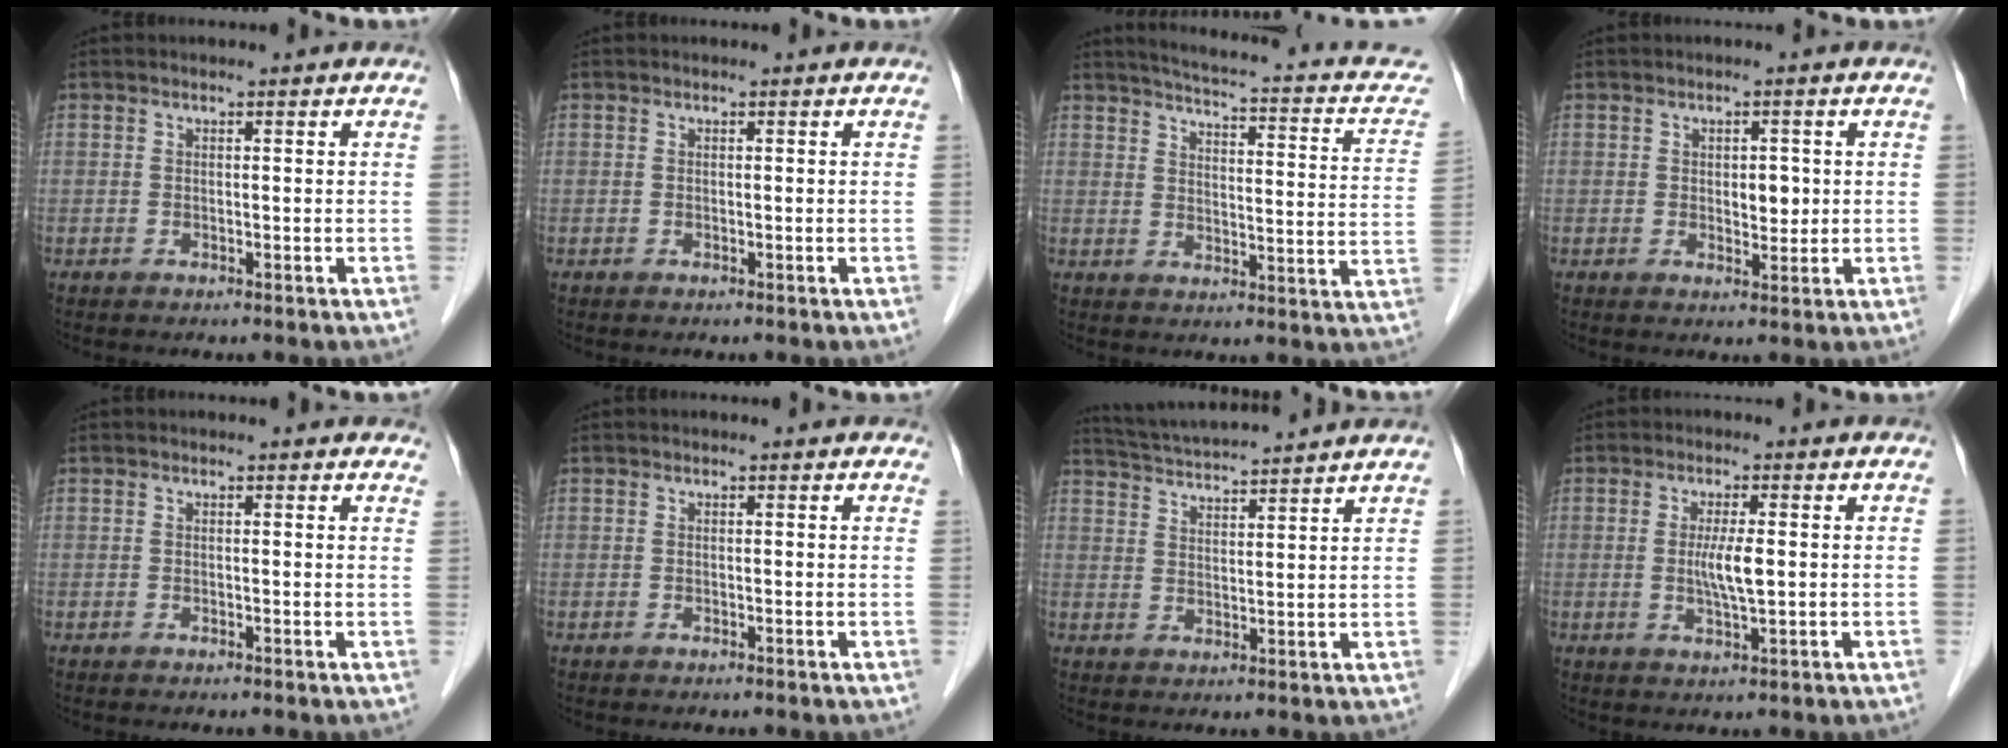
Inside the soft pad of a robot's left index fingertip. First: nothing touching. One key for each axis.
{"total": 0.0}
{"total": 16.1, "fx": 12.4, "fy": 4.1, "fz": 9.4, "tx": -0.120, "ty": -0.004, "tz": 0.128}
{"total": 2.7, "fx": 0.3, "fy": 1.6, "fz": 2.2, "tx": -0.029, "ty": 0.000, "tz": 0.008}
{"total": 3.4, "fx": 3.0, "fy": 1.0, "fz": 1.2, "tx": -0.003, "ty": 0.002, "tz": 0.017}
{"total": 1.5, "fx": 1.3, "fy": 0.5, "fz": 0.6, "tx": -0.008, "ty": 0.006, "tz": 0.006}
{"total": 12.3, "fx": 11.5, "fy": 0.0, "fz": 4.5, "tx": -0.087, "ty": 0.029, "tz": 0.172}
{"total": 4.2, "fx": 0.1, "fy": 0.4, "fz": 4.2, "tx": -0.081, "ty": -0.006, "tz": 0.003}